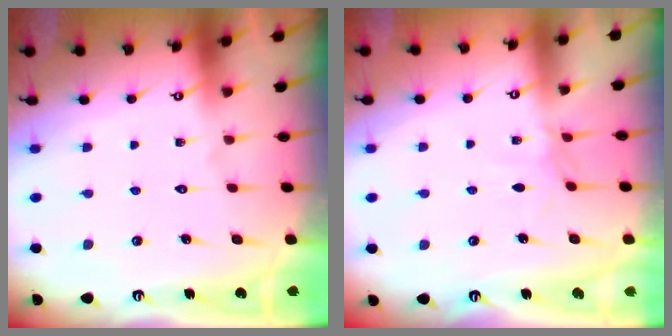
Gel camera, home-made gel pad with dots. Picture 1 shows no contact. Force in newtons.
{"total": 2.6, "press": 2.5, "slide": 0.5}